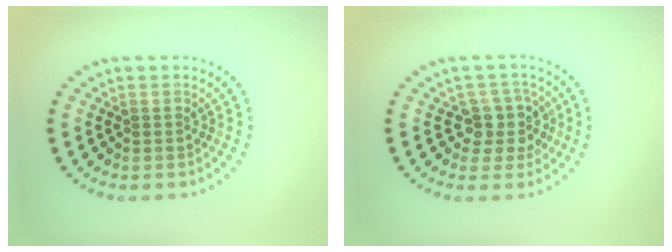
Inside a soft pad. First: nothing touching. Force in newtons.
{"total": 3.1, "press": 2.5, "slide": 1.9}